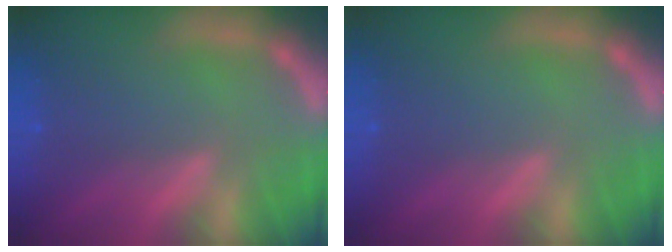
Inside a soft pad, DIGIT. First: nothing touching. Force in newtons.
{"total": 0.0}